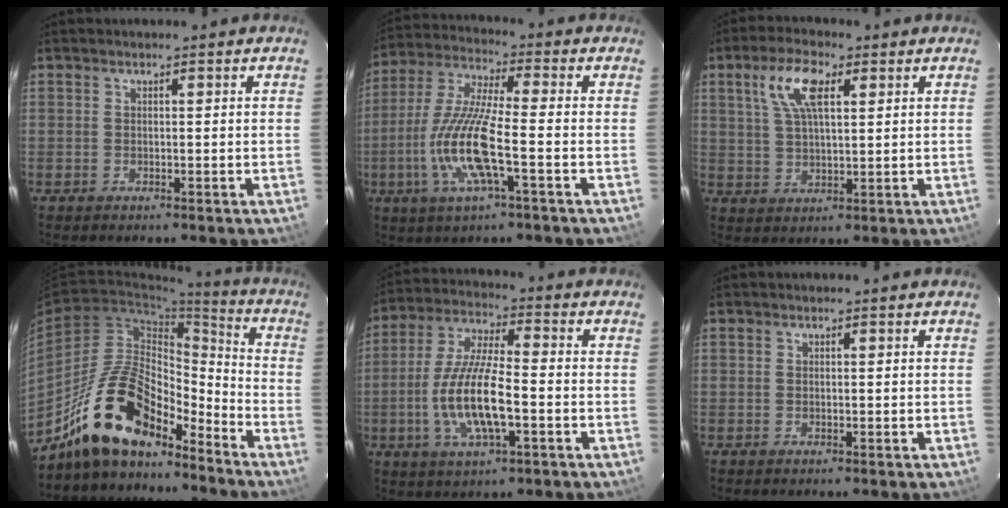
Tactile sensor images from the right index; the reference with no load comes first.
{"total": 13.5, "force": [-3.9, 1.8, 12.8], "torque": [-0.269, -0.005, -0.079]}
{"total": 8.5, "force": [3.5, 3.4, 6.9], "torque": [-0.136, 0.017, 0.067]}
{"total": 17.5, "force": [-13.5, 6.7, 9.1], "torque": [-0.175, 0.024, -0.241]}
{"total": 13.5, "force": [-3.5, 3.7, 12.5], "torque": [-0.258, -0.002, -0.067]}
{"total": 0.0}